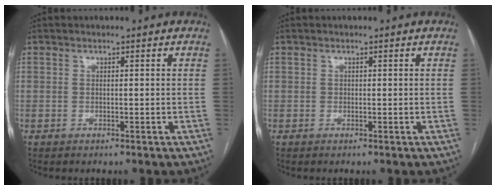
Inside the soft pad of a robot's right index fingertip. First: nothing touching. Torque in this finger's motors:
{"motor_torque": [0.34, 0.23, -0.03, 0.01]}